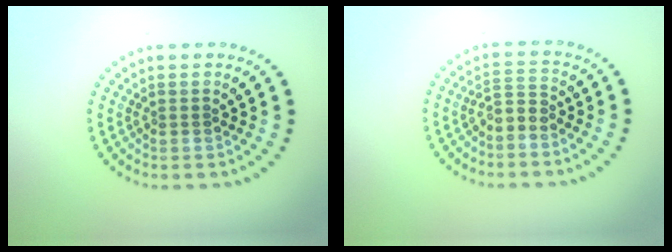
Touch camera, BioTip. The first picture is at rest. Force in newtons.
{"total": 1.8, "press": 1.4, "slide": 1.2}